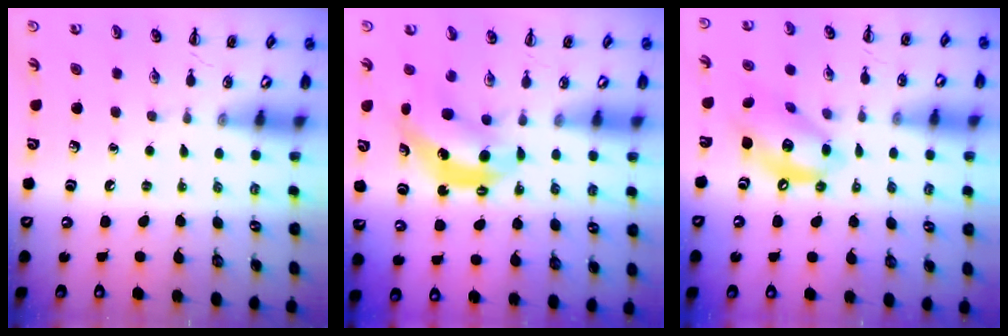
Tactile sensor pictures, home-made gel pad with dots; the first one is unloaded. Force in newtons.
{"total": 6.3, "press": 6.2, "slide": 0.6}
{"total": 14.0, "press": 13.7, "slide": 3.0}